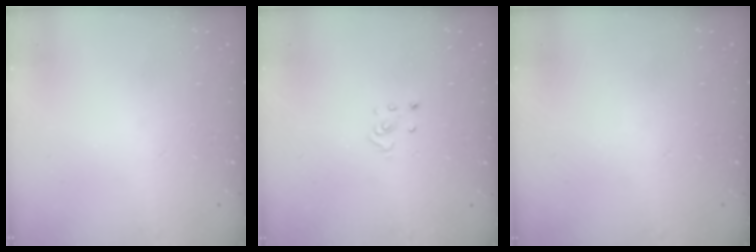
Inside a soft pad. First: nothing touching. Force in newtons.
{"total": 2.3, "press": 2.3, "slide": 0.2}
{"total": 0.0}